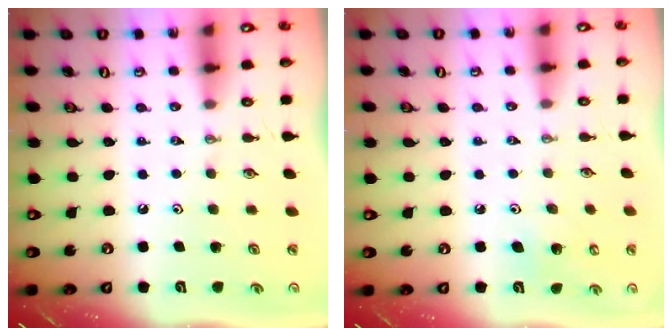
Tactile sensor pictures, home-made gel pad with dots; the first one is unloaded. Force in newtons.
{"total": 5.5, "press": 5.4, "slide": 0.4}